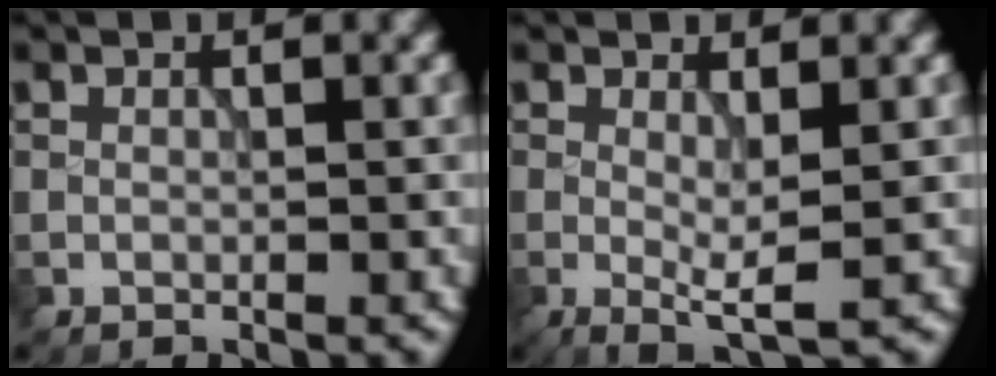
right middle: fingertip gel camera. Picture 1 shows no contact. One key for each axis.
{"total": 2.9, "fx": -0.1, "fy": 0.4, "fz": 2.9, "tx": -0.056, "ty": -0.012, "tz": -0.002}